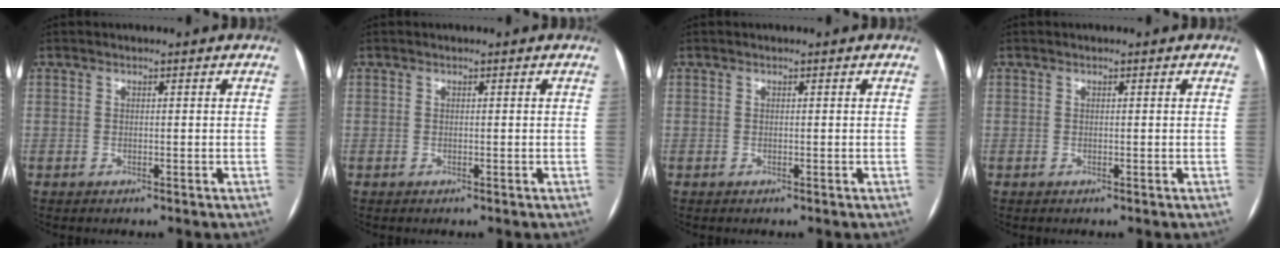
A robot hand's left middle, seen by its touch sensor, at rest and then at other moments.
{"total": 0.0}
{"total": 0.0}
{"total": 0.0}